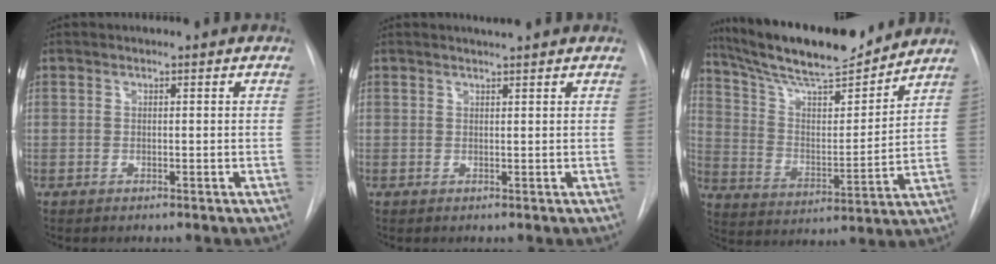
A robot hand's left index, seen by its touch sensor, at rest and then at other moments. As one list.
[{"total": 1.7, "force": [1.6, -0.3, 0.5], "torque": [-0.009, 0.005, 0.026]}, {"total": 18.6, "force": [16.6, 2.5, 8.0], "torque": [-0.143, 0.001, 0.276]}]